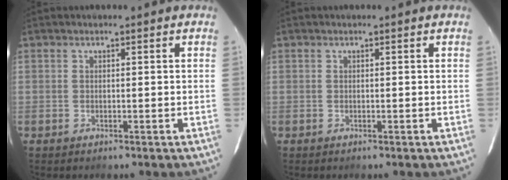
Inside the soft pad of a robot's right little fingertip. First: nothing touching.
{"total": 0.0}